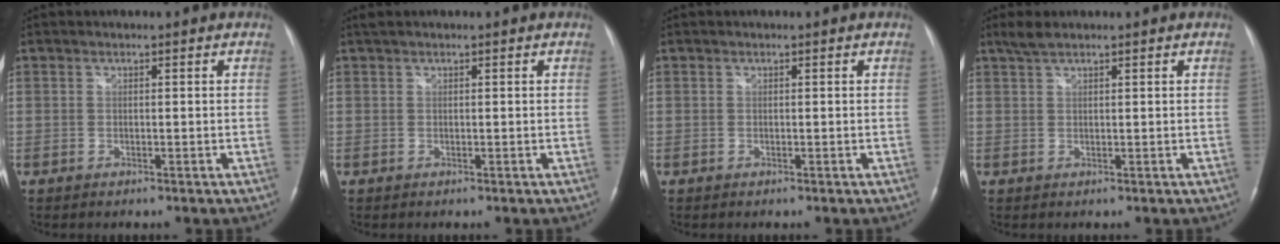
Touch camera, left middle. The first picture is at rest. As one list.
[{"total": 0.9, "force": [0.7, 0.1, 0.5], "torque": [-0.016, 0.017, 0.016]}, {"total": 0.0}, {"total": 2.2, "force": [1.8, 0.3, 1.2], "torque": [-0.032, 0.009, 0.039]}]